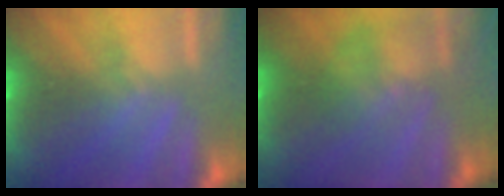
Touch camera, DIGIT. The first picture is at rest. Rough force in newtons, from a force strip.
{"total": 2.3}